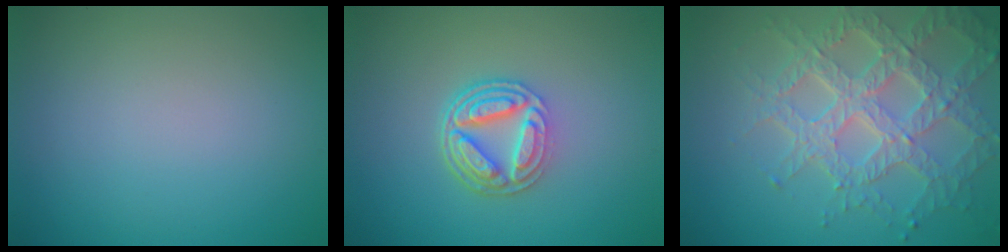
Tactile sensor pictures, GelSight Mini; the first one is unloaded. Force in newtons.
{"total": 5.0, "press": 3.7, "slide": 3.3}
{"total": 7.1, "press": 5.3, "slide": 4.7}